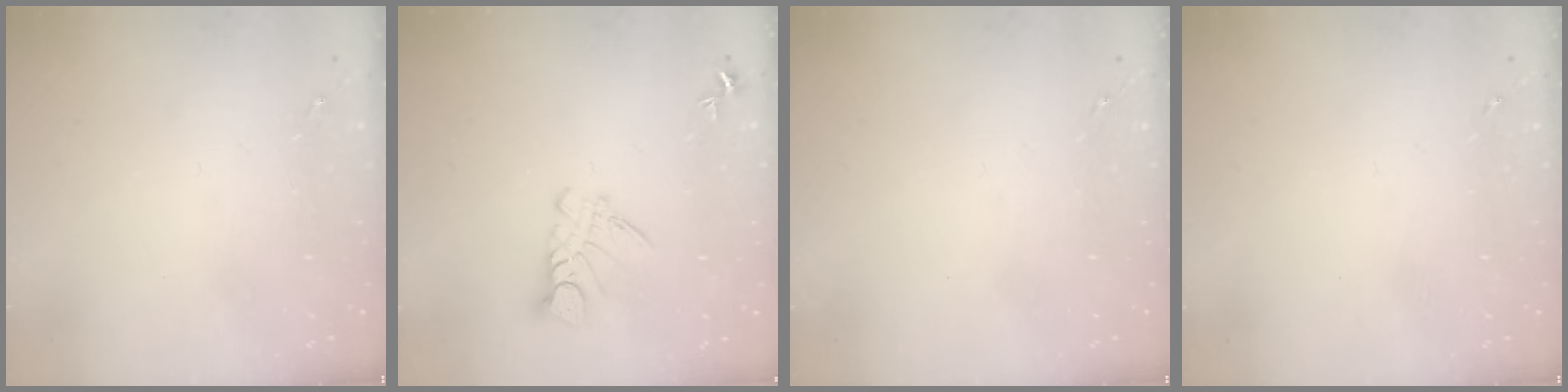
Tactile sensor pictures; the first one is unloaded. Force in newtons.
{"total": 8.0, "press": 8.0, "slide": 0.7}
{"total": 0.0}
{"total": 0.0}